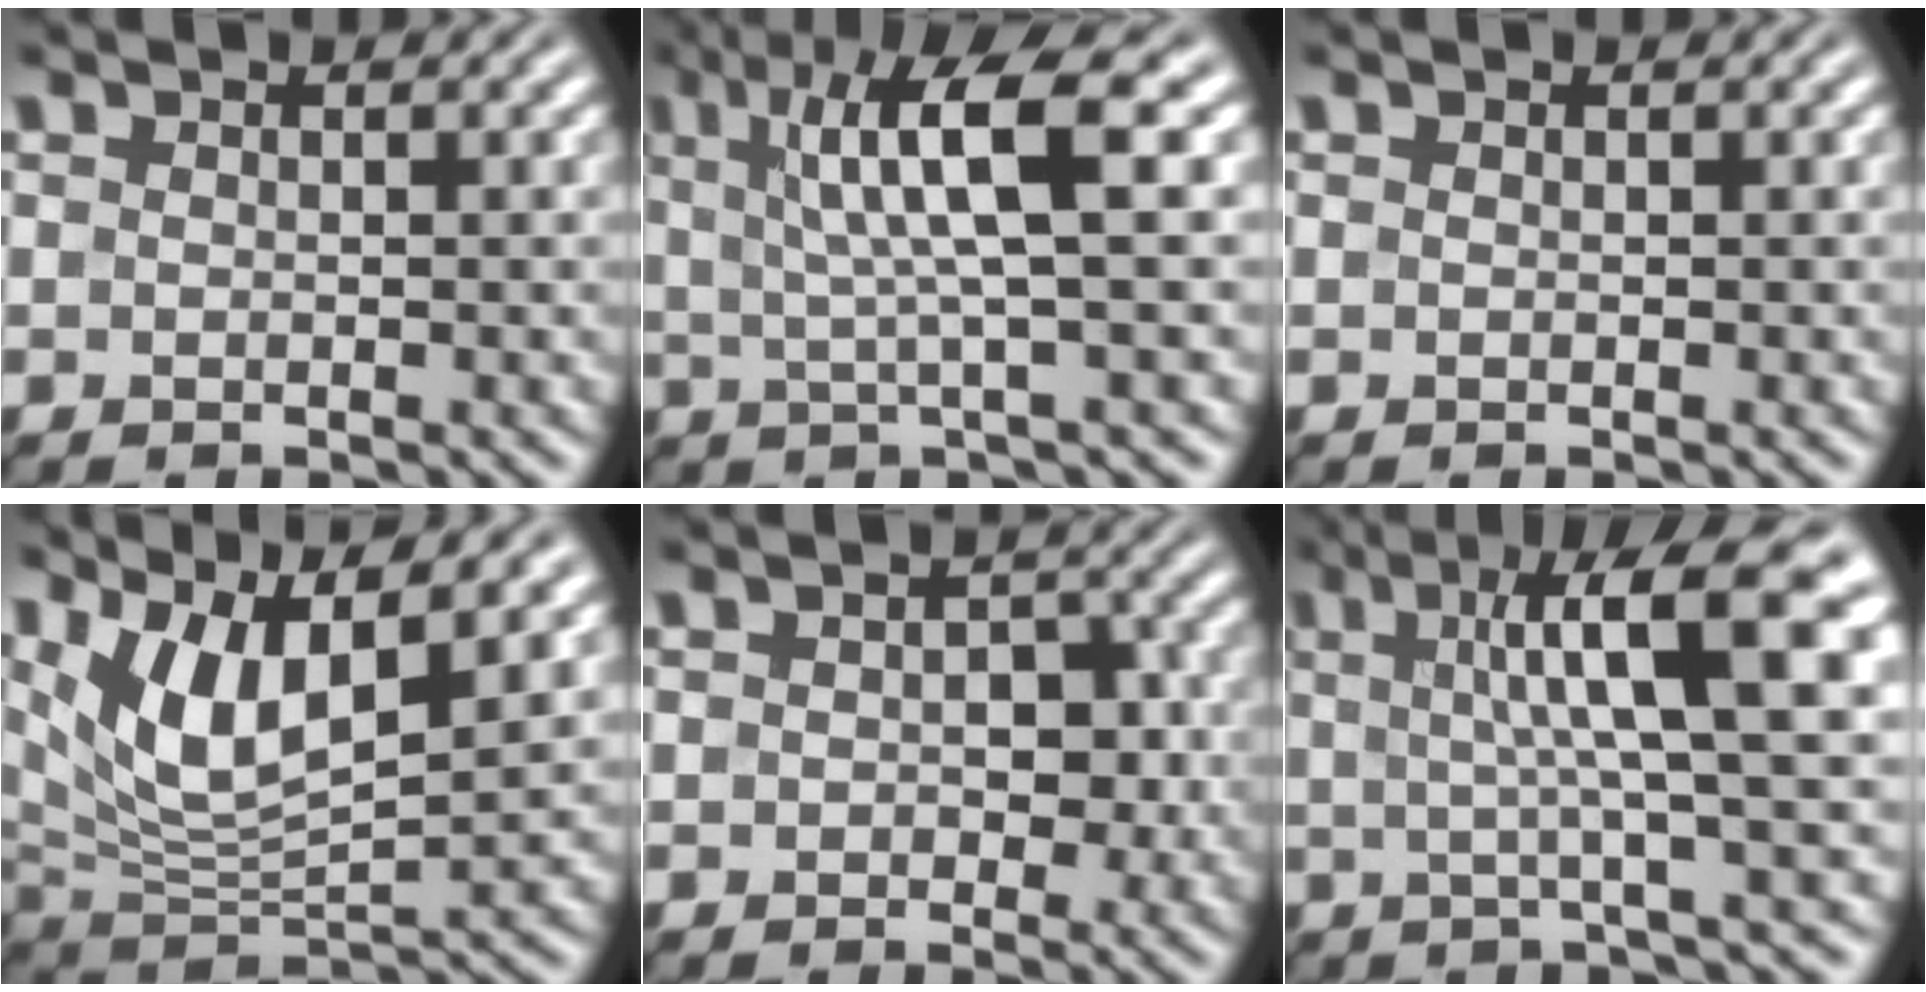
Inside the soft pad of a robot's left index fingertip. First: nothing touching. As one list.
[{"total": 7.7, "force": [2.1, 1.3, 7.3], "torque": [-0.118, 0.007, 0.033]}, {"total": 0.0}, {"total": 8.4, "force": [3.8, 2.8, 6.9], "torque": [-0.143, -0.006, 0.073]}, {"total": 2.7, "force": [-0.2, 1.9, 1.9], "torque": [-0.025, -0.003, -0.005]}, {"total": 9.5, "force": [2.0, 1.5, 9.1], "torque": [-0.117, 0.017, 0.027]}]